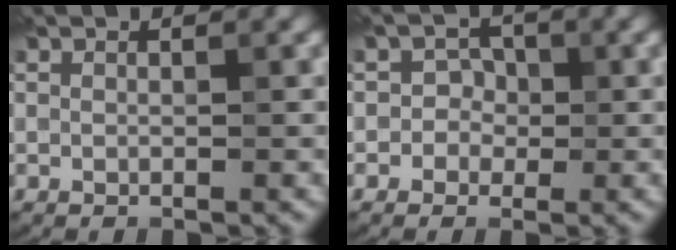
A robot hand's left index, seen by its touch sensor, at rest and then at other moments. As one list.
[{"total": 2.1, "force": [-0.4, 2.0, 0.4], "torque": [0.022, 0.008, -0.018]}]